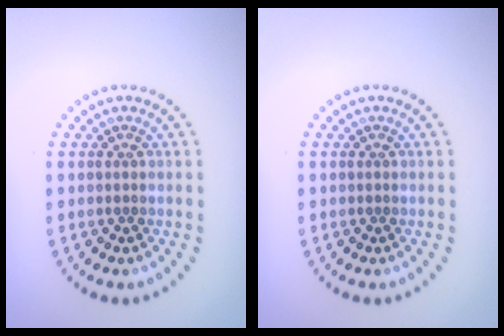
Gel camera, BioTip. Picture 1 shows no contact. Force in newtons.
{"total": 0.0}